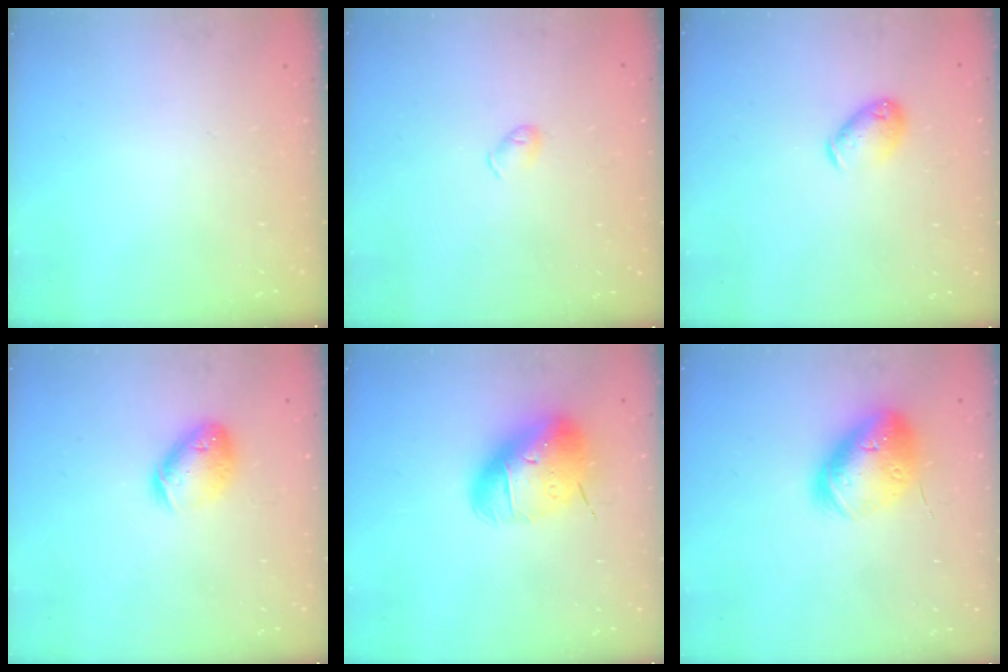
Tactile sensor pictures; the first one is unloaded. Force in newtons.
{"total": 3.5, "press": 3.4, "slide": 0.6}
{"total": 6.7, "press": 6.7, "slide": 0.8}
{"total": 12.1, "press": 11.9, "slide": 2.0}
{"total": 16.6, "press": 16.5, "slide": 2.5}
{"total": 19.2, "press": 18.9, "slide": 3.0}